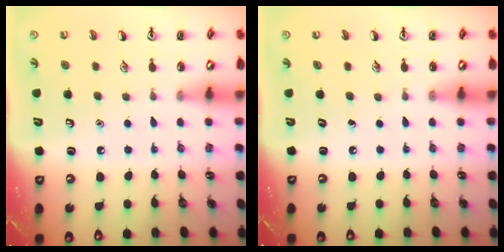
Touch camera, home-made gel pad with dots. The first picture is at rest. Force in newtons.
{"total": 0.0}